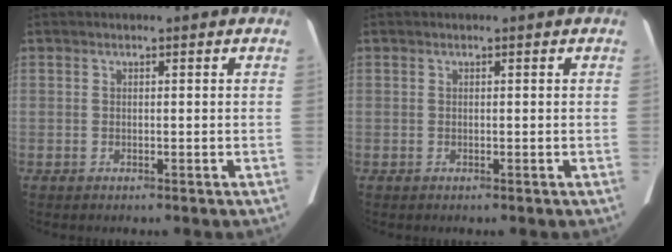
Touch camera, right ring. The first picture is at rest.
{"total": 0.0}